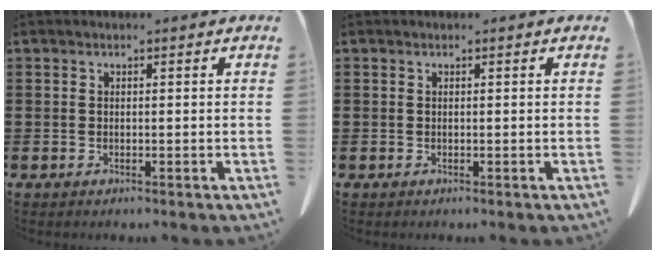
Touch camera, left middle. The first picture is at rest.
{"total": 0.0}